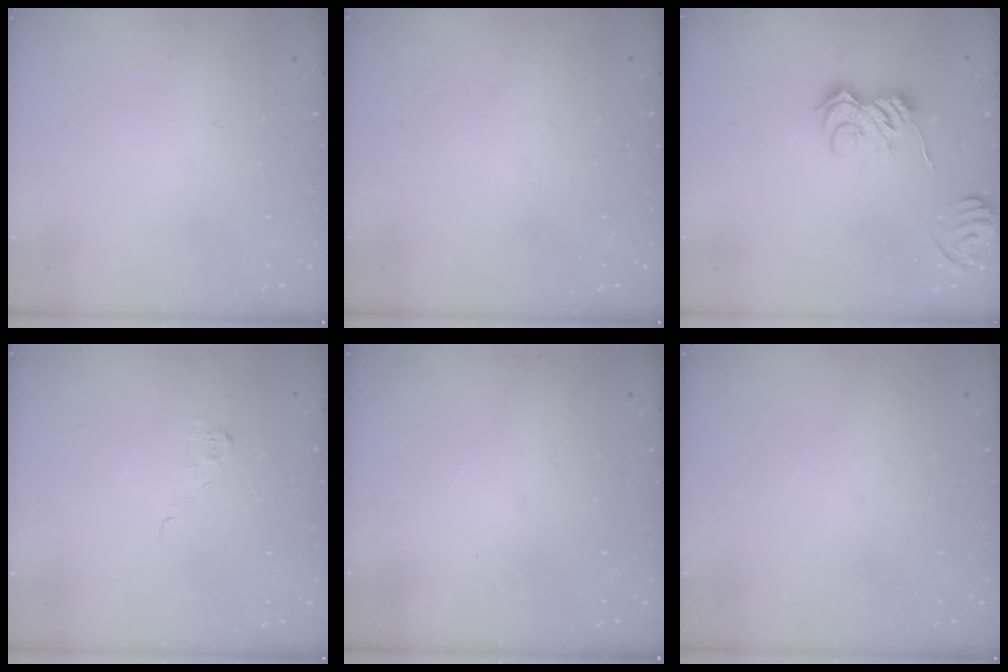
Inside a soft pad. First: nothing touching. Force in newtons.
{"total": 0.0}
{"total": 9.1, "press": 9.1, "slide": 0.6}
{"total": 3.9, "press": 3.9, "slide": 0.6}
{"total": 2.4, "press": 2.3, "slide": 0.7}
{"total": 0.0}